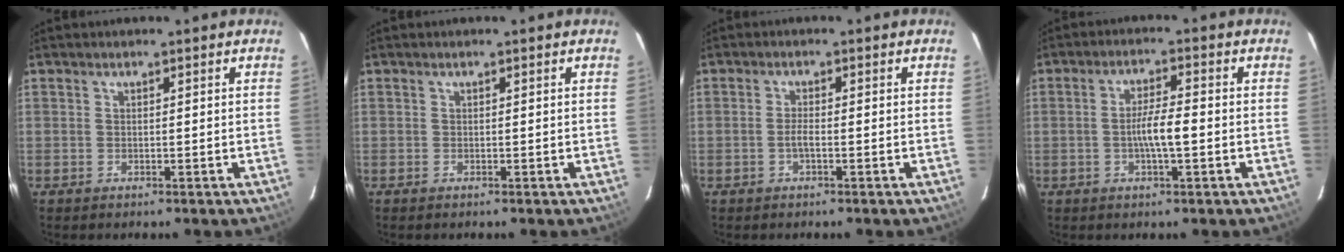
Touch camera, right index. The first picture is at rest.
{"total": 0.0}
{"total": 1.6, "force": [-0.6, 0.2, 1.4], "torque": [-0.028, 0.004, -0.012]}
{"total": 5.1, "force": [-1.1, 0.5, 5.0], "torque": [-0.090, 0.001, -0.018]}